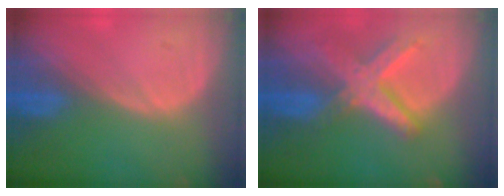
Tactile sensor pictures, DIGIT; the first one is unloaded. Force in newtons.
{"total": 8.2, "press": 7.0, "slide": 4.3}